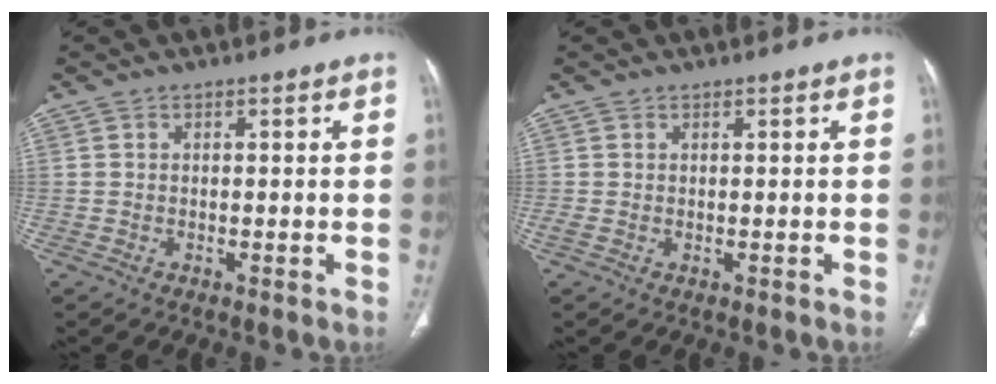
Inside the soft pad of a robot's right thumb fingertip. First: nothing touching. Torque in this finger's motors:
{"motor_torque": [2.66, 2.35, 0.39, -1.15, 0.12]}